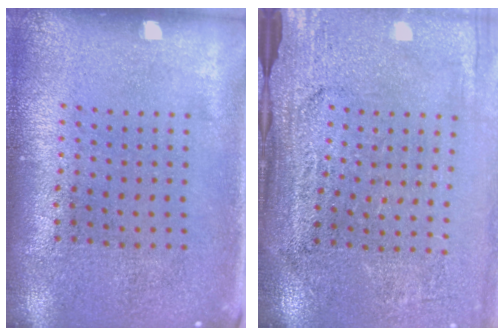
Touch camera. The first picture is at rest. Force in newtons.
{"total": 3.0, "press": 2.9, "slide": 0.8}